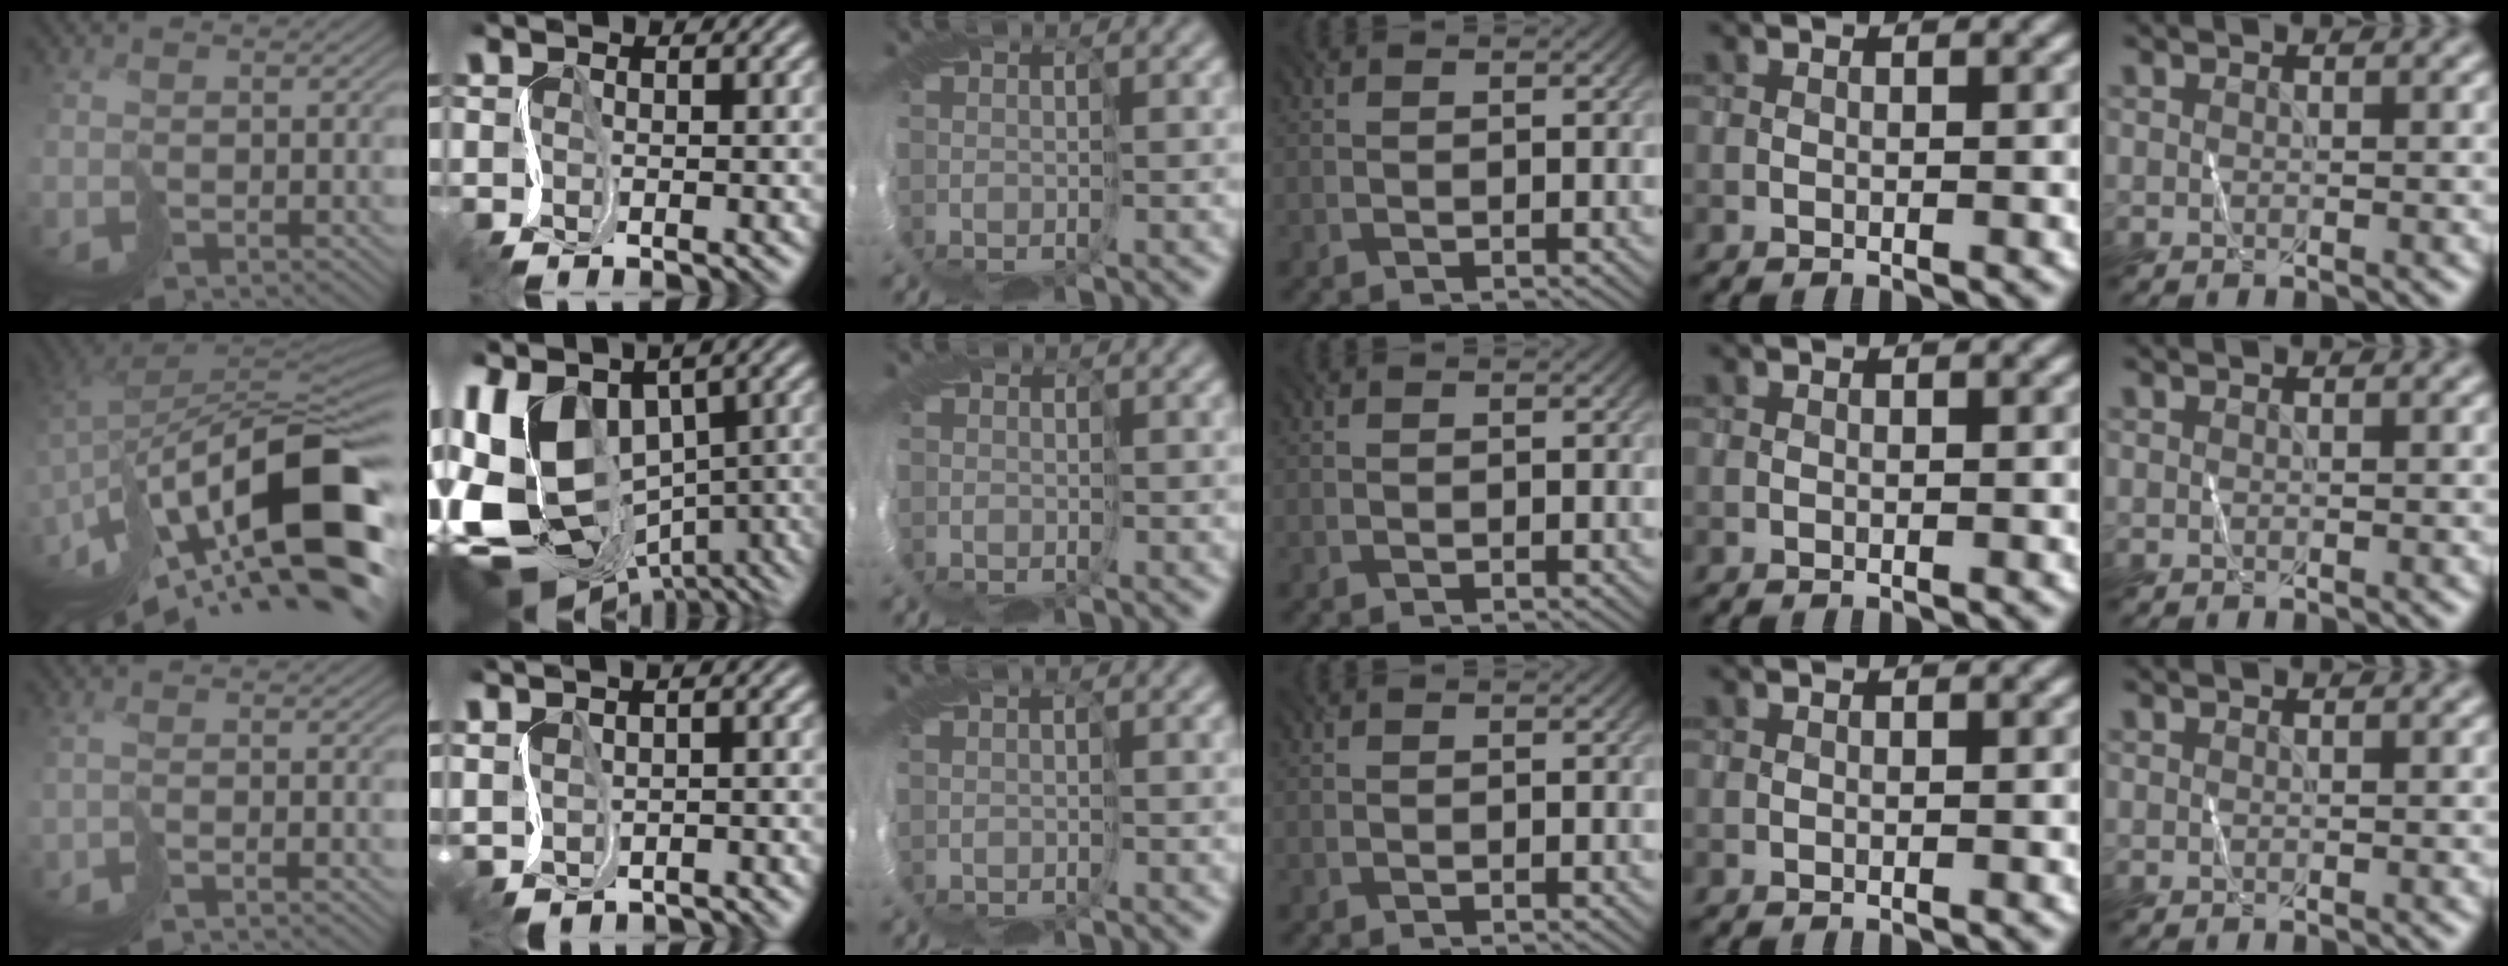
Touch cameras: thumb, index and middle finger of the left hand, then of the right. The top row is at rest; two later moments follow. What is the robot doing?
{"motion": "cut", "object": "paper"}